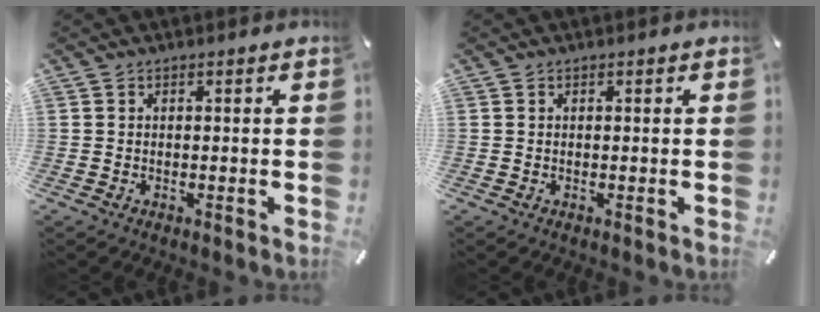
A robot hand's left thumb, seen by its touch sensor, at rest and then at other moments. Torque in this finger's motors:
{"motor_torque": [-0.36, -0.25, 0.04, 0.11, -0.01]}